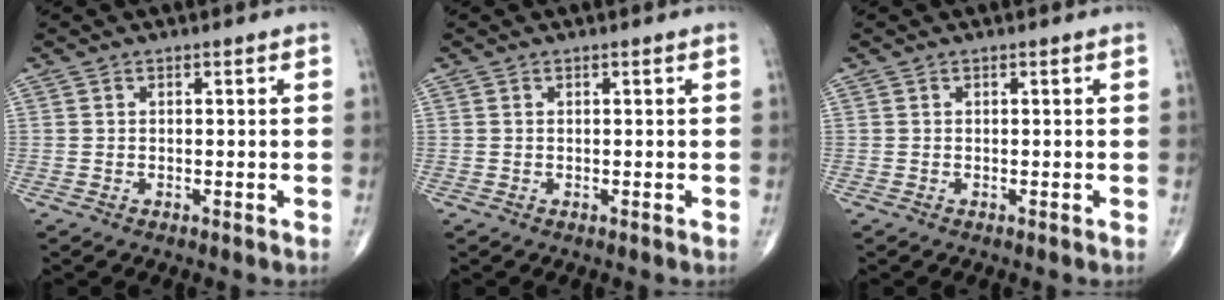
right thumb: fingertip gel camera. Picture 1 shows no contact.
{"total": 0.0}
{"total": 0.0}